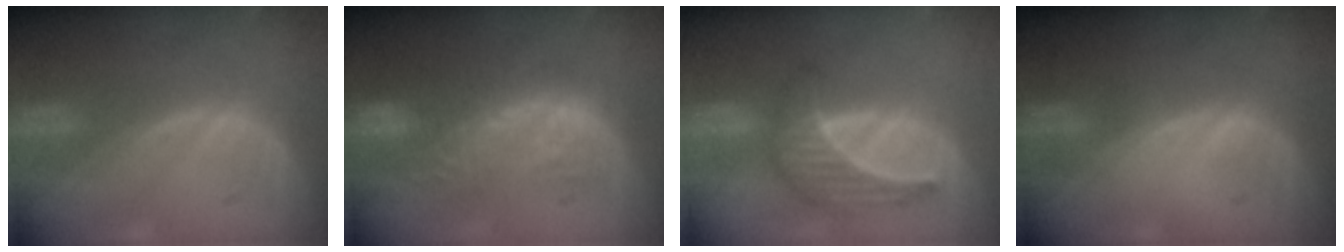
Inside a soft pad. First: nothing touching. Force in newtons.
{"total": 10.0, "press": 9.3, "slide": 3.8}
{"total": 6.9, "press": 6.2, "slide": 3.0}
{"total": 0.0}